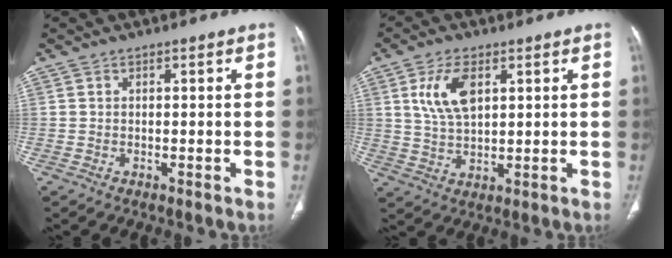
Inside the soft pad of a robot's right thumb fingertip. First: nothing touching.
{"total": 8.5, "force": [2.9, 4.4, 6.6], "torque": [-0.126, -0.008, 0.062]}